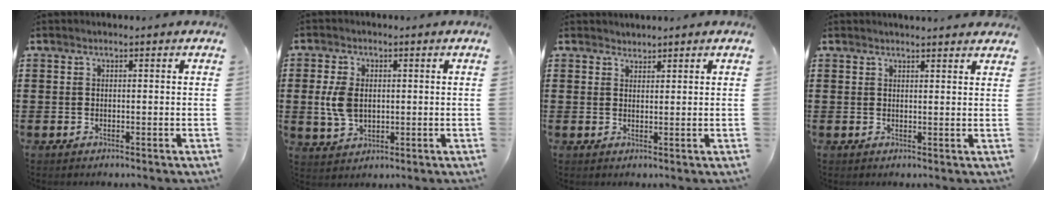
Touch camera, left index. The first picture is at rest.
{"total": 5.8, "force": [0.4, 3.8, 4.3], "torque": [-0.117, 0.002, -0.001]}
{"total": 1.3, "force": [1.3, 0.3, -0.3], "torque": [0.003, 0.000, 0.026]}
{"total": 1.7, "force": [1.6, 0.1, 0.2], "torque": [-0.008, 0.001, 0.032]}